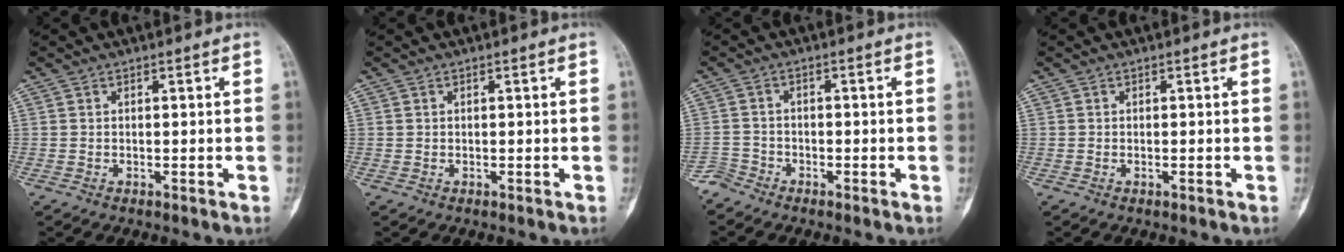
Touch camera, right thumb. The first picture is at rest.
{"total": 0.0}
{"total": 2.7, "force": [-2.3, 1.3, -0.6], "torque": [0.023, 0.006, -0.052]}
{"total": 0.0}